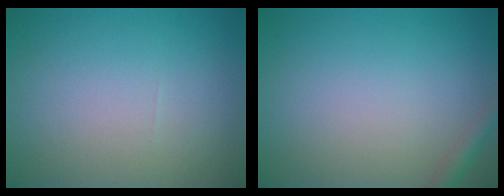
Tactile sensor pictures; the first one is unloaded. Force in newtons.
{"total": 1.4, "press": 1.3, "slide": 0.1}